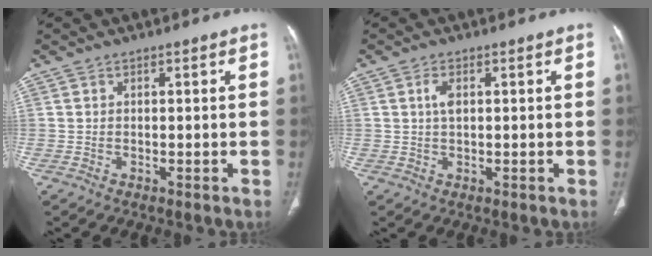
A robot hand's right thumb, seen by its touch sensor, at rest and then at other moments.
{"total": 2.3, "force": [0.6, 1.1, 1.9], "torque": [-0.038, 0.003, 0.014]}